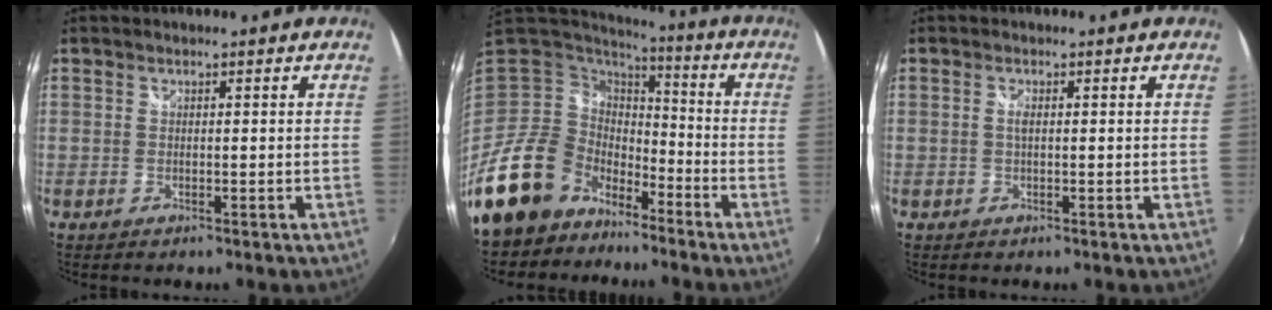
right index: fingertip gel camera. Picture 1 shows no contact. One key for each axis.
{"total": 16.6, "fx": -11.5, "fy": 10.9, "fz": 5.0, "tx": -0.137, "ty": 0.009, "tz": -0.199}
{"total": 1.1, "fx": 0.1, "fy": 0.3, "fz": 1.0, "tx": -0.021, "ty": 0.000, "tz": 0.000}